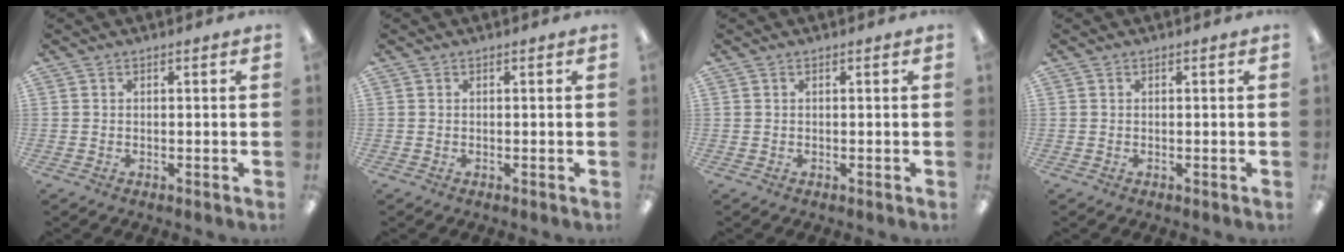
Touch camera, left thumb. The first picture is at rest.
{"total": 0.0}
{"total": 0.0}
{"total": 0.0}